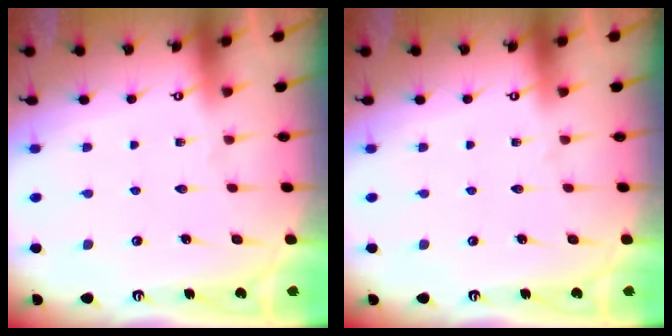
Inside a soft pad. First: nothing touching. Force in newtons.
{"total": 0.0}